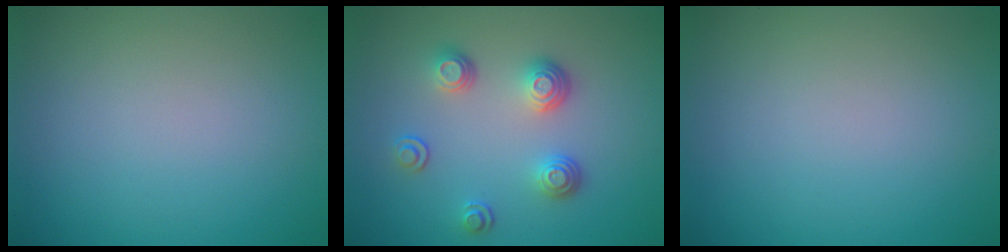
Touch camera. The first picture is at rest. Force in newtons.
{"total": 3.3, "press": 2.7, "slide": 1.9}
{"total": 0.0}